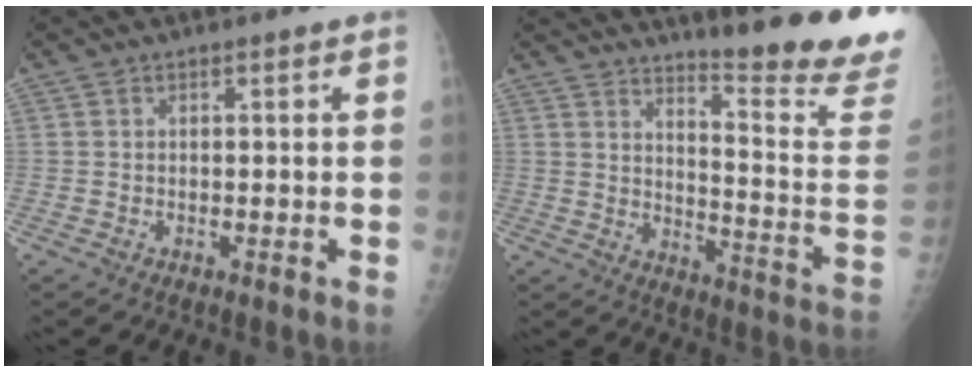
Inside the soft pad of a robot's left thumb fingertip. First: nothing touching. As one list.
[{"total": 20.4, "force": [17.1, 0.8, 11.0], "torque": [-0.128, -0.175, 0.218]}]